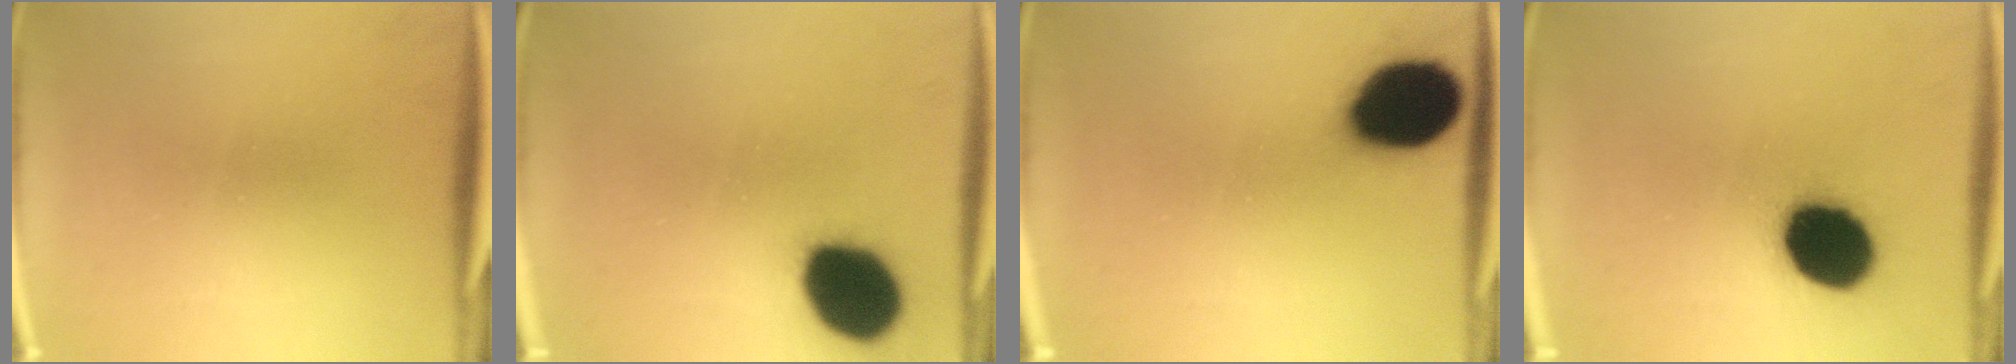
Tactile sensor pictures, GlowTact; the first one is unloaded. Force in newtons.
{"total": 19.3}
{"total": 18.6}
{"total": 18.9}